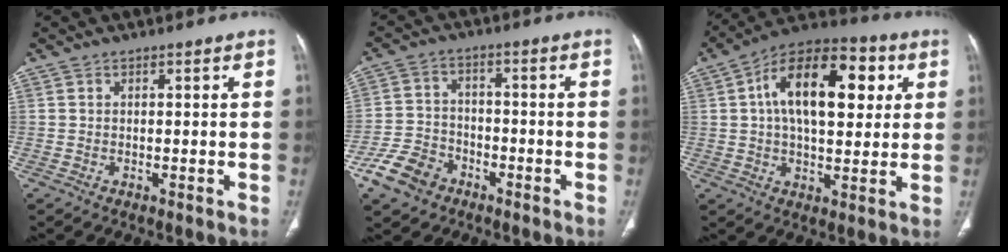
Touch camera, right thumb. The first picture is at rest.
{"total": 8.6, "force": [-5.2, 6.0, 3.4], "torque": [-0.057, 0.029, -0.097]}
{"total": 19.7, "force": [4.8, 10.4, 16.1], "torque": [-0.223, 0.015, 0.063]}